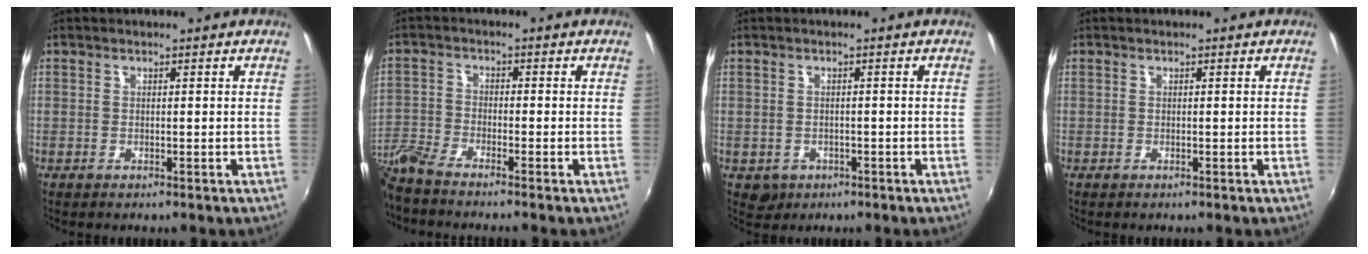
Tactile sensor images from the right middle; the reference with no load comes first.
{"total": 6.3, "force": [-5.8, -0.1, 2.6], "torque": [-0.069, -0.016, -0.125]}
{"total": 3.1, "force": [-1.0, 2.7, 0.9], "torque": [-0.024, -0.003, -0.009]}
{"total": 0.0}